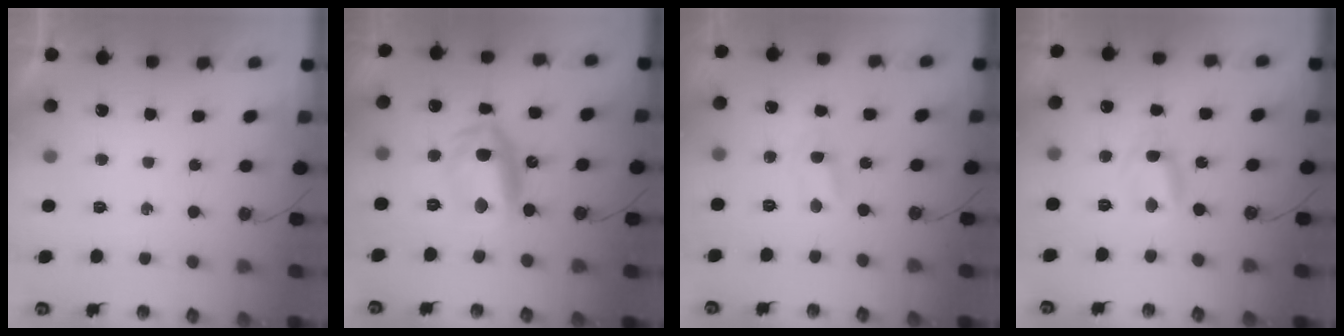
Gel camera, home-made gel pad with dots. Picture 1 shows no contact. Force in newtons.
{"total": 11.5, "press": 11.3, "slide": 2.2}
{"total": 1.4, "press": 1.4, "slide": 0.3}
{"total": 1.7, "press": 1.7, "slide": 0.1}